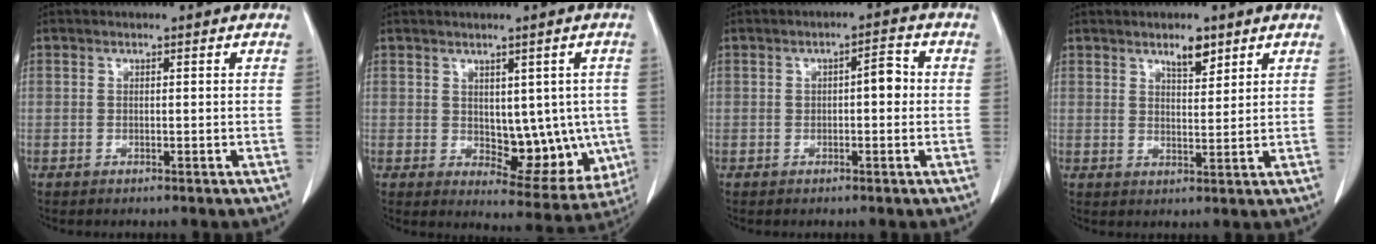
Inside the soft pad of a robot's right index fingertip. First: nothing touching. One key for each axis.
{"total": 9.7, "fx": -0.2, "fy": 5.4, "fz": 8.0, "tx": -0.082, "ty": -0.003, "tz": 0.016}
{"total": 2.9, "fx": 0.0, "fy": 1.1, "fz": 2.7, "tx": -0.039, "ty": 0.017, "tz": -0.001}
{"total": 3.7, "fx": 2.6, "fy": 1.2, "fz": 2.3, "tx": -0.038, "ty": -0.002, "tz": 0.045}